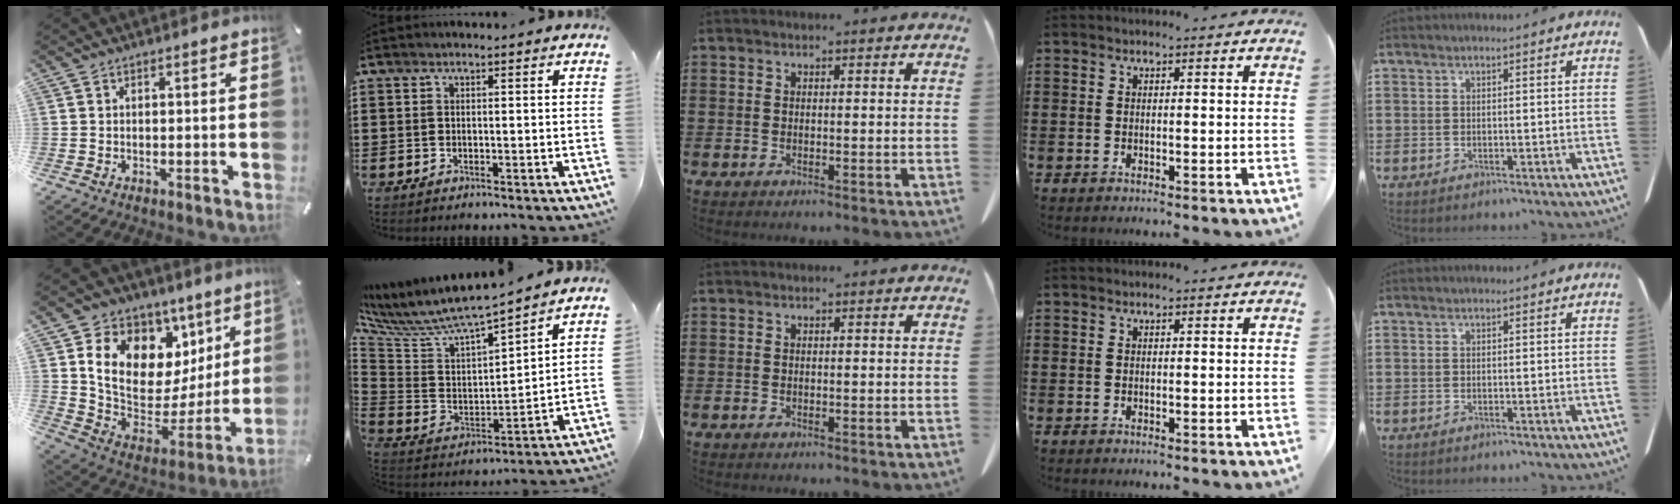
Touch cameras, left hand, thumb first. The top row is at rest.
{"thumb": {"total": 16.3, "force": [6.9, 12.0, 8.5], "torque": [-0.122, -0.062, 0.130]}, "index": {"total": 7.1, "force": [6.3, 1.5, 2.8], "torque": [-0.089, -0.052, 0.103]}}